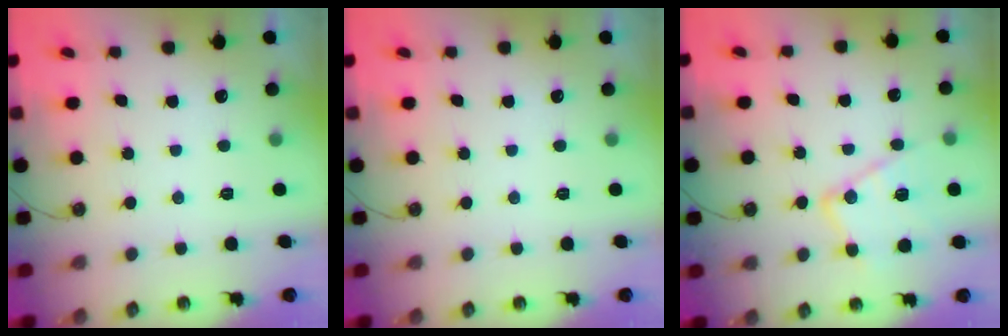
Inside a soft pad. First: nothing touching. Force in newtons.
{"total": 0.0}
{"total": 14.7, "press": 14.6, "slide": 1.3}